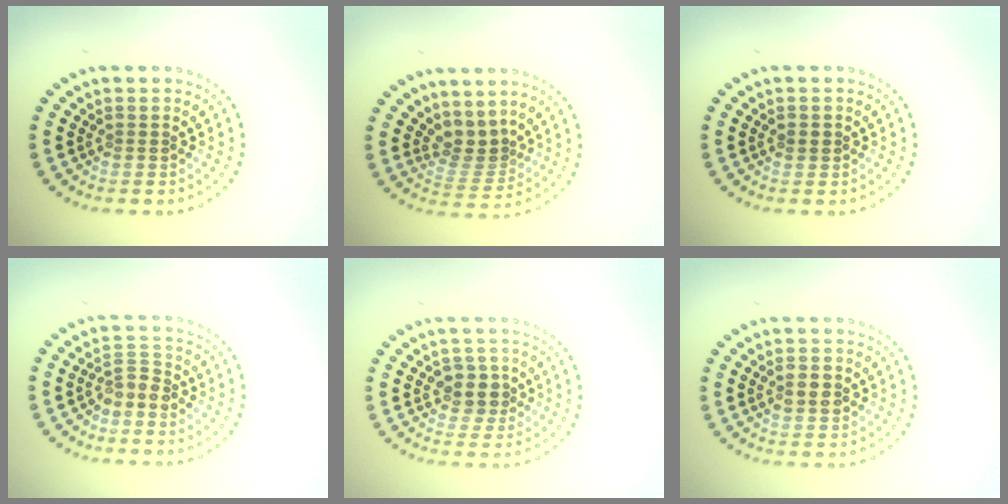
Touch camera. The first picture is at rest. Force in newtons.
{"total": 2.8, "press": 1.8, "slide": 2.1}
{"total": 0.8, "press": 0.8, "slide": 0.1}
{"total": 2.0, "press": 1.6, "slide": 1.3}
{"total": 2.4, "press": 2.2, "slide": 1.0}
{"total": 2.4, "press": 2.3, "slide": 0.1}